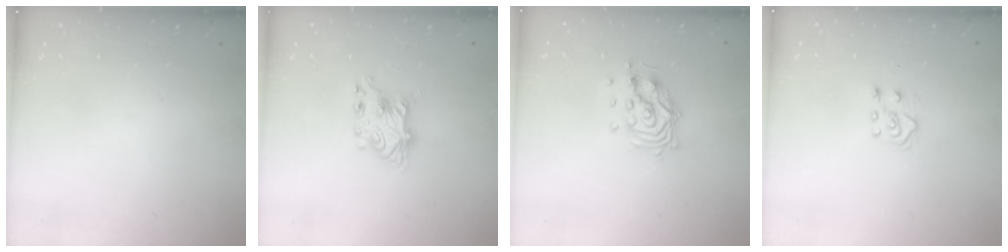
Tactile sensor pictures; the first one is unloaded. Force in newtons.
{"total": 7.6, "press": 7.6, "slide": 0.7}
{"total": 10.8, "press": 10.7, "slide": 1.1}
{"total": 6.1, "press": 6.1, "slide": 0.5}